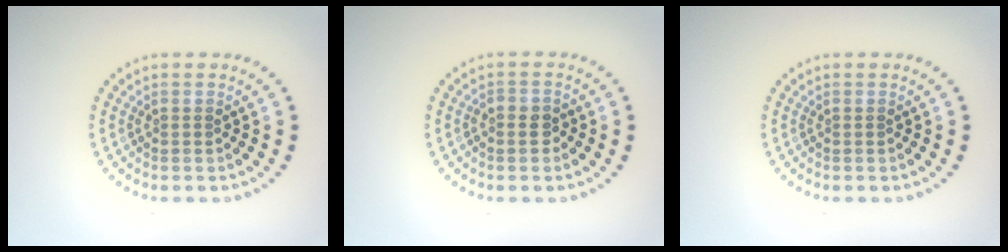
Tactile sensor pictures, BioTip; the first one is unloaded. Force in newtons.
{"total": 1.2, "press": 1.1, "slide": 0.4}
{"total": 0.0}